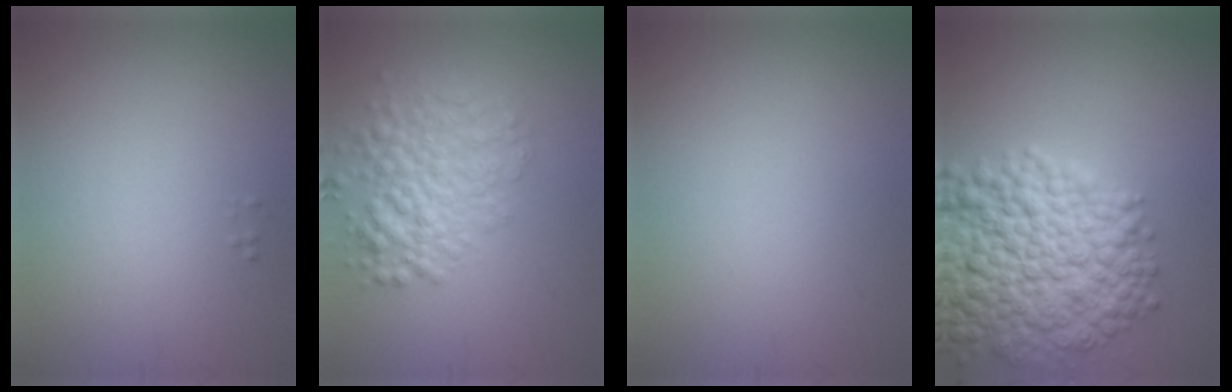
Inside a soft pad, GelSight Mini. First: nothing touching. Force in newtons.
{"total": 5.1, "press": 5.1, "slide": 0.2}
{"total": 0.0}
{"total": 11.1, "press": 11.0, "slide": 0.4}